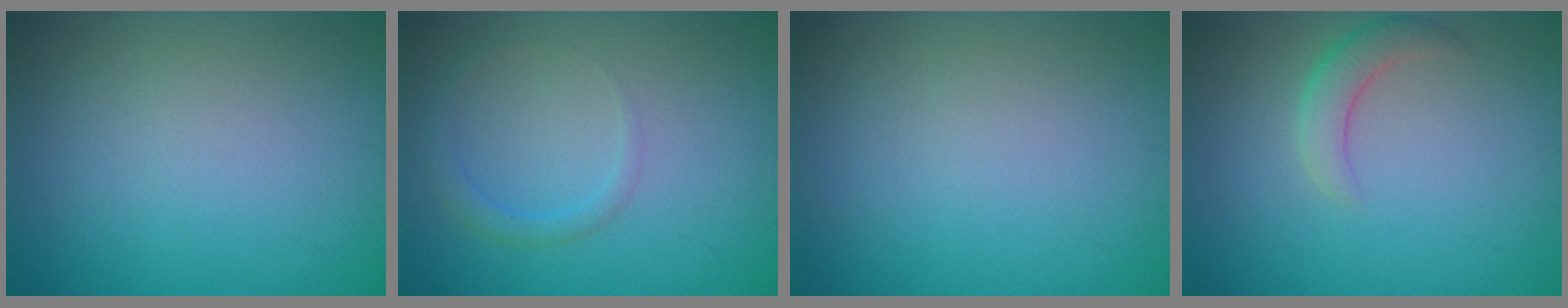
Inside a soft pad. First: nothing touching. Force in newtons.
{"total": 1.5, "press": 1.5, "slide": 0.2}
{"total": 0.0}
{"total": 2.4, "press": 2.4, "slide": 0.2}